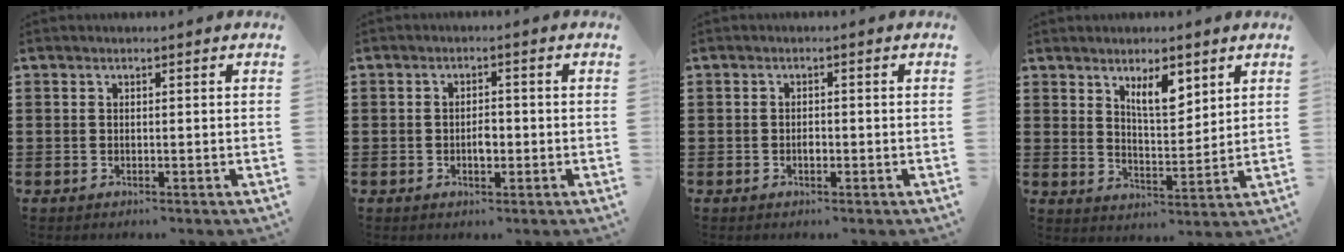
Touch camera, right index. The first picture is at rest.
{"total": 2.4, "force": [-0.5, 1.1, 2.1], "torque": [-0.039, 0.003, -0.009]}
{"total": 1.1, "force": [-0.4, 0.5, 0.9], "torque": [-0.018, -0.004, -0.006]}
{"total": 6.3, "force": [3.8, 2.3, 4.4], "torque": [-0.072, -0.009, 0.062]}